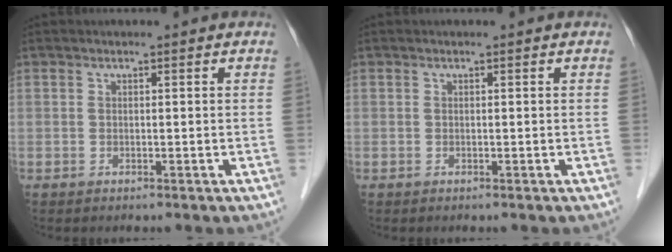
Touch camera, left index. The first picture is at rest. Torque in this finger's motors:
{"motor_torque": [0.00, 0.00, 0.00, 0.00]}